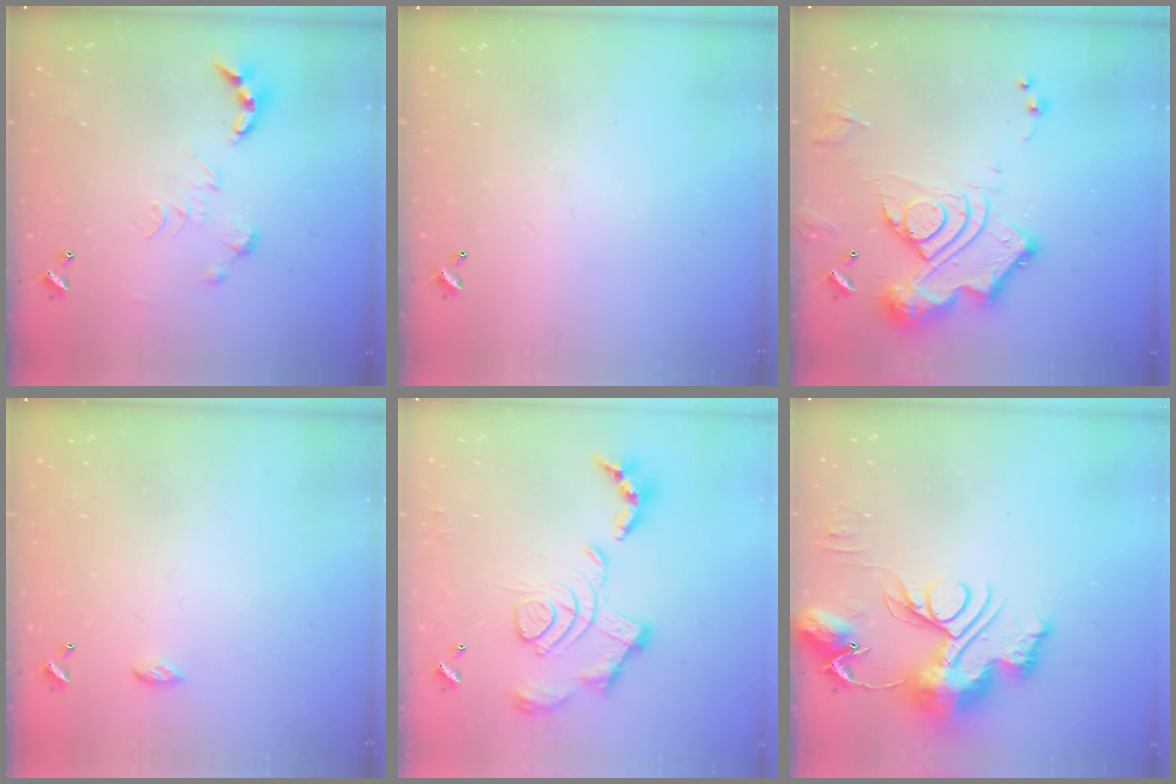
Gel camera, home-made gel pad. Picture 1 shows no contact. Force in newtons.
{"total": 0.0}
{"total": 17.0, "press": 16.9, "slide": 1.8}
{"total": 3.2, "press": 3.2, "slide": 0.3}
{"total": 2.1, "press": 1.4, "slide": 1.5}
{"total": 16.7, "press": 16.6, "slide": 1.8}